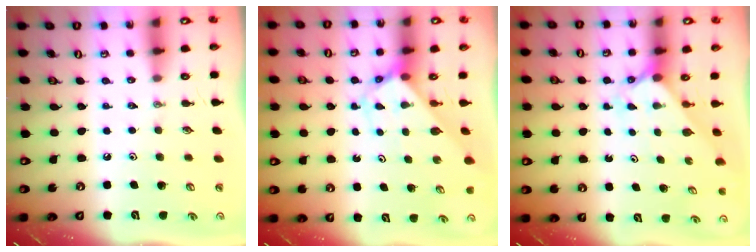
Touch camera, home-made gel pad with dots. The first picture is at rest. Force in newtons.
{"total": 2.8, "press": 2.8, "slide": 0.1}
{"total": 1.5, "press": 1.5, "slide": 0.1}